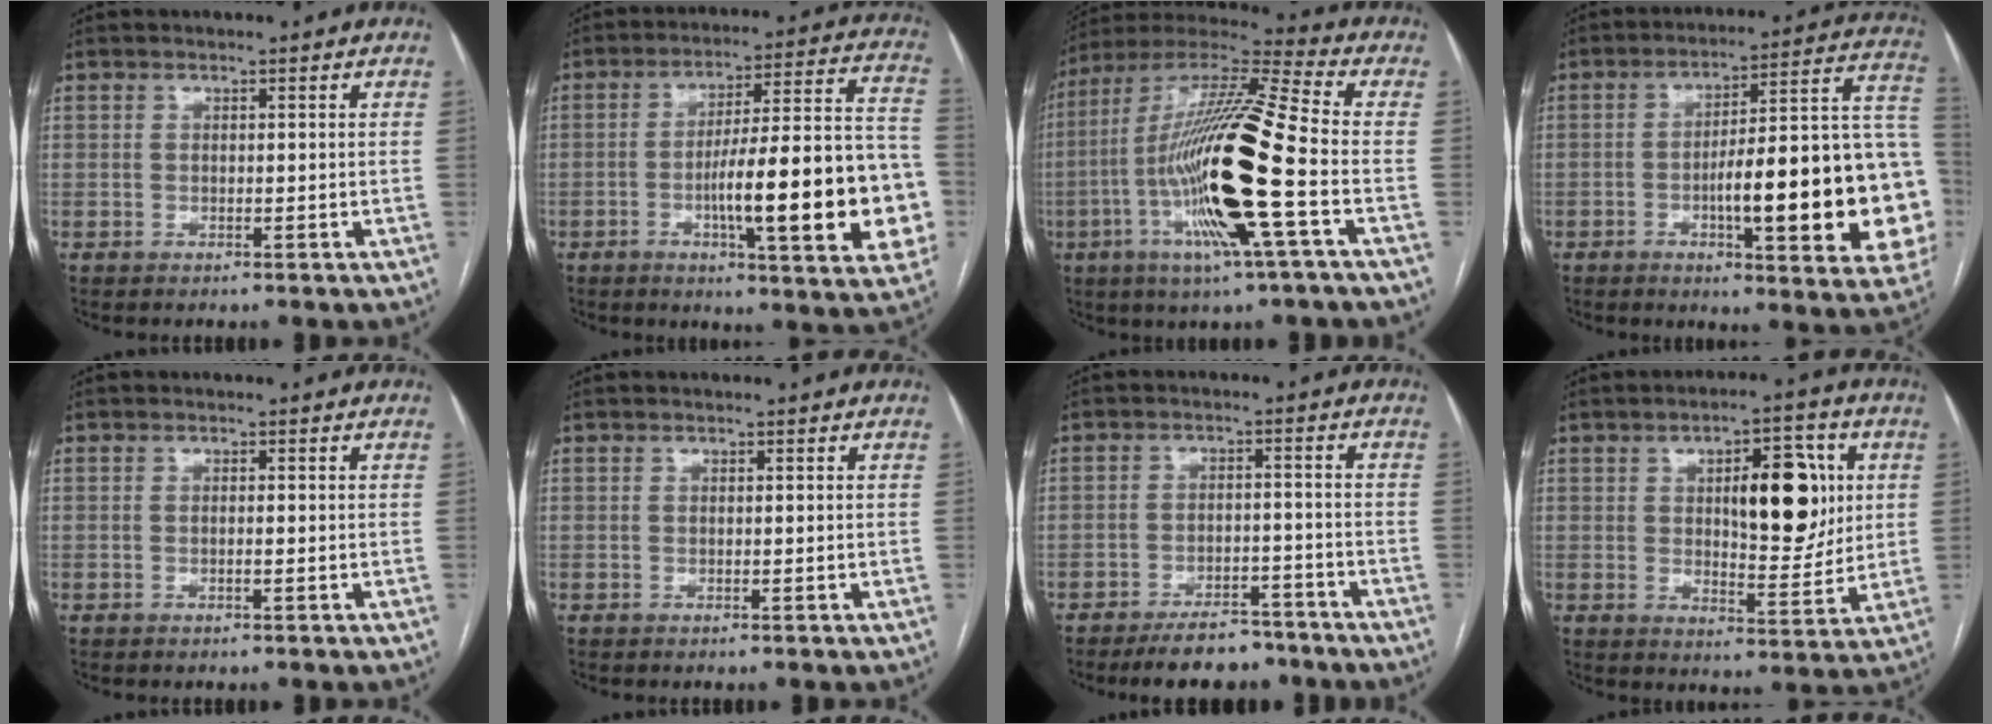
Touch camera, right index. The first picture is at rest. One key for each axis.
{"total": 22.1, "fx": -5.2, "fy": 3.3, "fz": 21.2, "tx": -0.239, "ty": 0.022, "tz": -0.067}
{"total": 20.6, "fx": -5.1, "fy": 0.5, "fz": 20.0, "tx": -0.408, "ty": -0.017, "tz": -0.105}
{"total": 25.3, "fx": -4.6, "fy": 4.3, "fz": 24.5, "tx": -0.248, "ty": 0.022, "tz": -0.058}
{"total": 0.6, "fx": -0.2, "fy": 0.0, "fz": 0.5, "tx": -0.011, "ty": 0.000, "tz": -0.002}
{"total": 0.0}
{"total": 8.0, "fx": -6.9, "fy": 2.9, "fz": 2.9, "tx": -0.039, "ty": 0.000, "tz": -0.108}
{"total": 12.2, "fx": 2.8, "fy": 4.5, "fz": 11.0, "tx": -0.152, "ty": 0.012, "tz": 0.046}